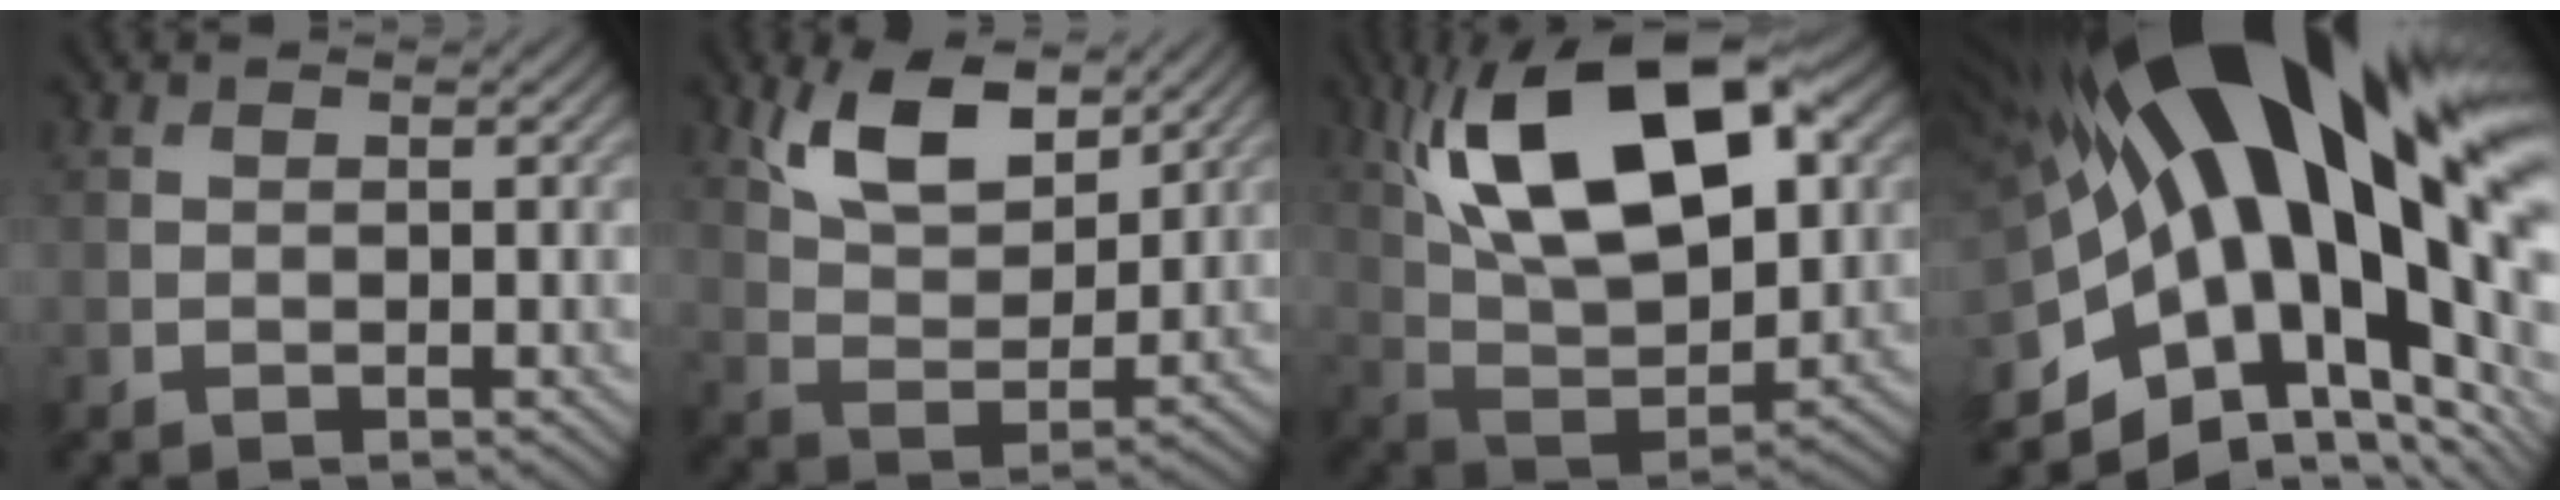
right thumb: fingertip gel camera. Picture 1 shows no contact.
{"total": 9.2, "force": [5.3, 4.3, 6.1], "torque": [-0.127, -0.003, 0.103]}
{"total": 19.7, "force": [7.8, 9.4, 15.5], "torque": [-0.305, 0.030, 0.125]}
{"total": 22.8, "force": [3.4, 10.1, 20.1], "torque": [-0.352, -0.044, 0.064]}